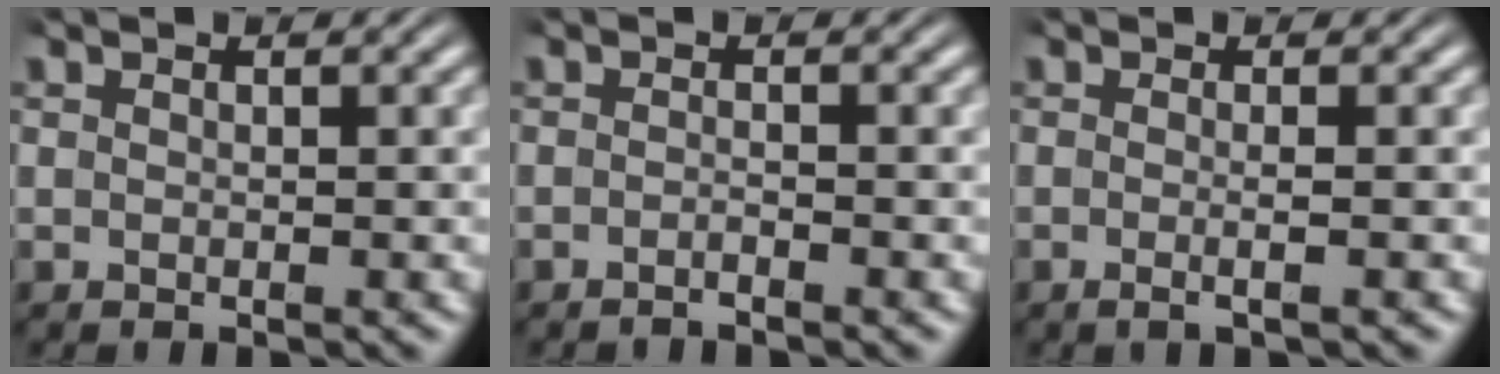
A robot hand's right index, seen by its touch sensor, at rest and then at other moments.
{"total": 1.3, "force": [-1.2, -0.1, 0.3], "torque": [-0.010, -0.002, -0.023]}
{"total": 1.4, "force": [-0.8, -0.2, 1.1], "torque": [-0.027, -0.005, -0.012]}